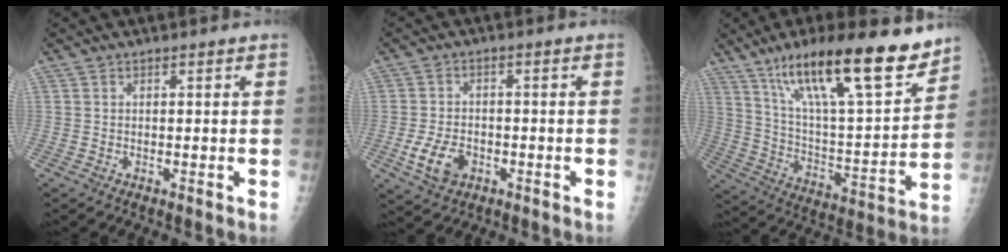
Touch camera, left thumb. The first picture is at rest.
{"total": 6.5, "force": [-2.4, 4.4, 4.1], "torque": [-0.073, 0.007, -0.038]}
{"total": 24.6, "force": [16.4, 5.7, 17.5], "torque": [-0.265, -0.062, 0.278]}